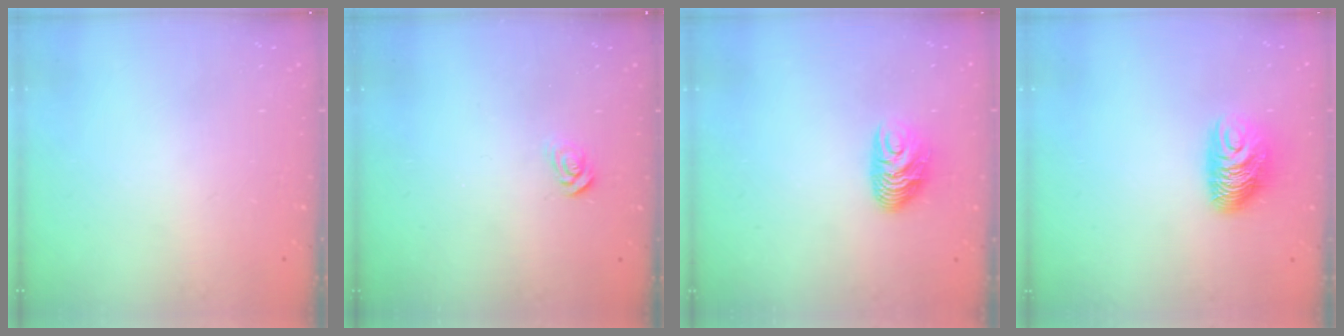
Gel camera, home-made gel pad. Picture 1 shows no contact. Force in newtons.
{"total": 3.8, "press": 3.8, "slide": 0.4}
{"total": 7.9, "press": 7.8, "slide": 1.0}
{"total": 9.6, "press": 9.6, "slide": 0.7}